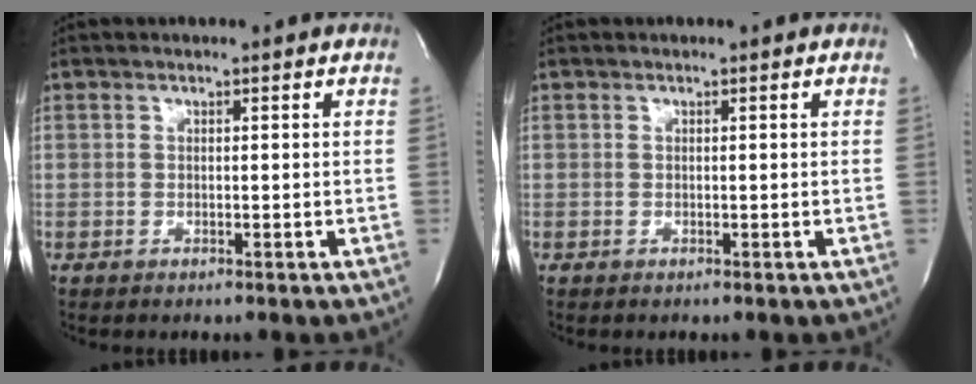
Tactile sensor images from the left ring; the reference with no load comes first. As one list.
[{"total": 0.0}]